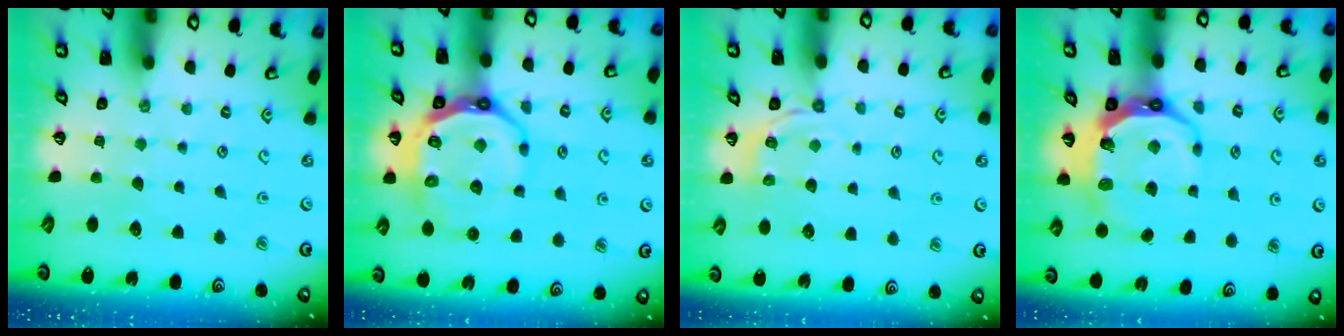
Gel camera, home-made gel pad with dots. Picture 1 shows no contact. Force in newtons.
{"total": 15.2, "press": 14.7, "slide": 3.8}
{"total": 2.8, "press": 2.1, "slide": 1.8}
{"total": 10.1, "press": 9.3, "slide": 4.0}